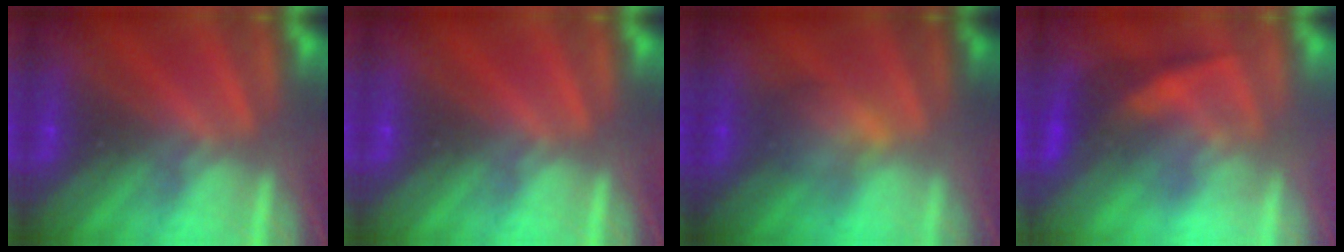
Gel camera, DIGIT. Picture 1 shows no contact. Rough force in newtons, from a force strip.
{"total": 0.0}
{"total": 2.1}
{"total": 2.9}